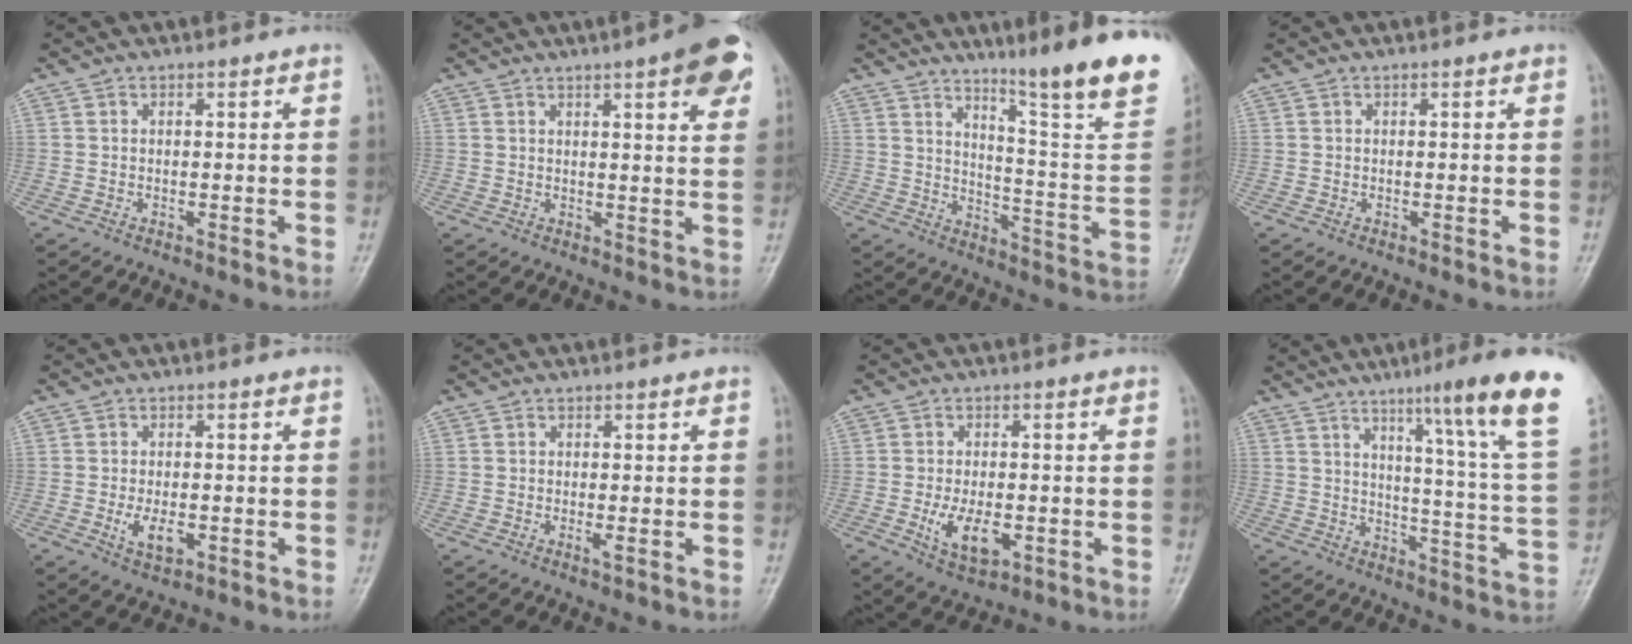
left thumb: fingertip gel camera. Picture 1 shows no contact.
{"total": 9.8, "force": [5.0, 2.1, 8.2], "torque": [-0.087, -0.013, 0.057]}
{"total": 21.4, "force": [14.6, 1.0, 15.7], "torque": [-0.193, -0.098, 0.207]}
{"total": 0.0}
{"total": 4.6, "force": [-1.2, 2.5, 3.7], "torque": [-0.063, -0.004, -0.016]}
{"total": 1.4, "force": [-0.1, 0.3, 1.4], "torque": [-0.022, -0.003, -0.002]}
{"total": 7.3, "force": [-1.9, 3.8, 5.9], "torque": [-0.101, -0.005, -0.024]}
{"total": 20.3, "force": [11.9, 0.3, 16.5], "torque": [-0.209, -0.061, 0.156]}